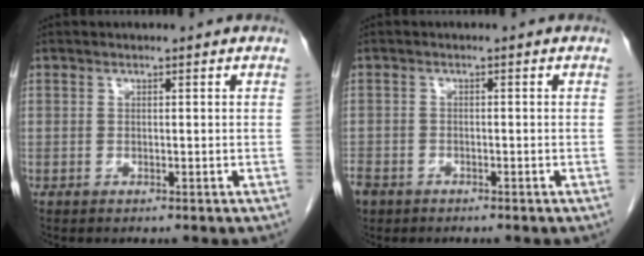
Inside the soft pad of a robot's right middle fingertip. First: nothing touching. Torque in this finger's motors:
{"motor_torque": [0.69, -0.34, 0.38, 0.12]}